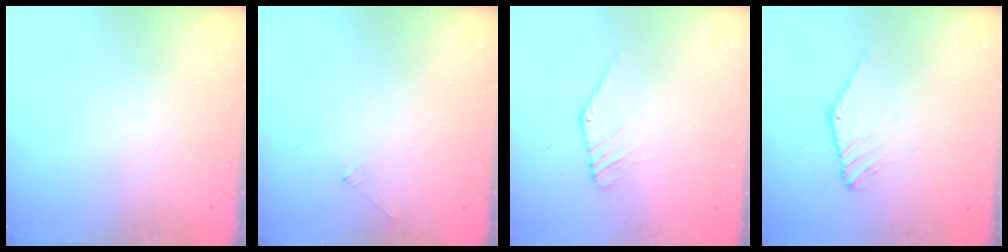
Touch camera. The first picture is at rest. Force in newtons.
{"total": 2.3, "press": 2.3, "slide": 0.5}
{"total": 1.7, "press": 1.7, "slide": 0.2}
{"total": 1.4, "press": 1.4, "slide": 0.1}